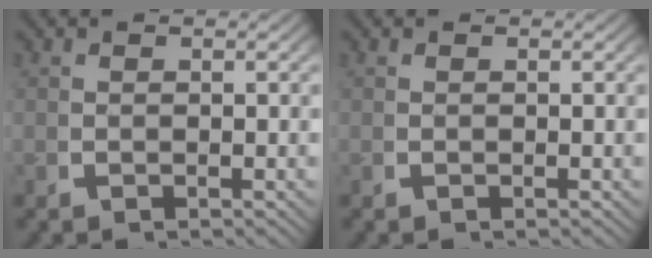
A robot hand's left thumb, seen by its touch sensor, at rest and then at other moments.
{"total": 0.0}